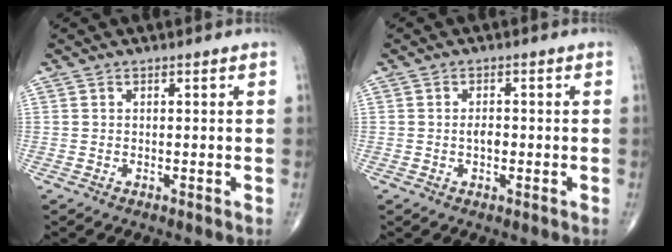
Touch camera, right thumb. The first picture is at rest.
{"total": 2.2, "force": [-0.3, 1.3, 1.8], "torque": [-0.028, 0.002, -0.008]}